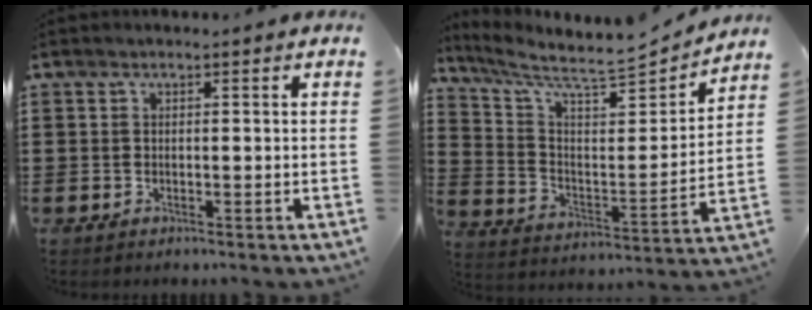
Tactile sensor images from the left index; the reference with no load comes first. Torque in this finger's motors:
{"motor_torque": [1.13, -1.01, 0.20, 0.07]}